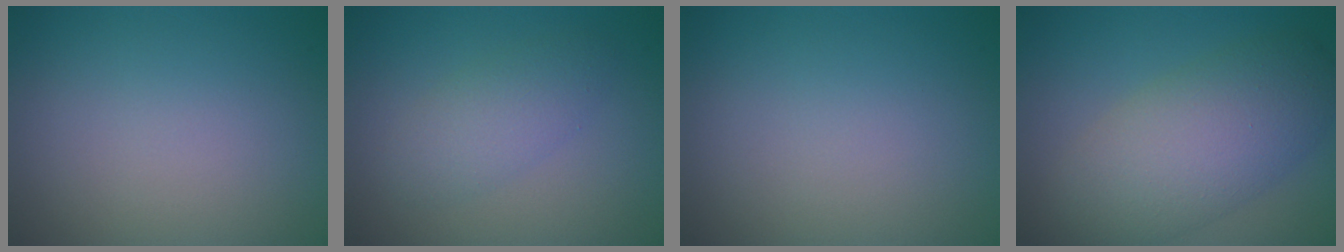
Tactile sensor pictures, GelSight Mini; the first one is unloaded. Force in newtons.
{"total": 2.7, "press": 2.7, "slide": 0.1}
{"total": 0.0}
{"total": 7.1, "press": 7.1, "slide": 0.5}